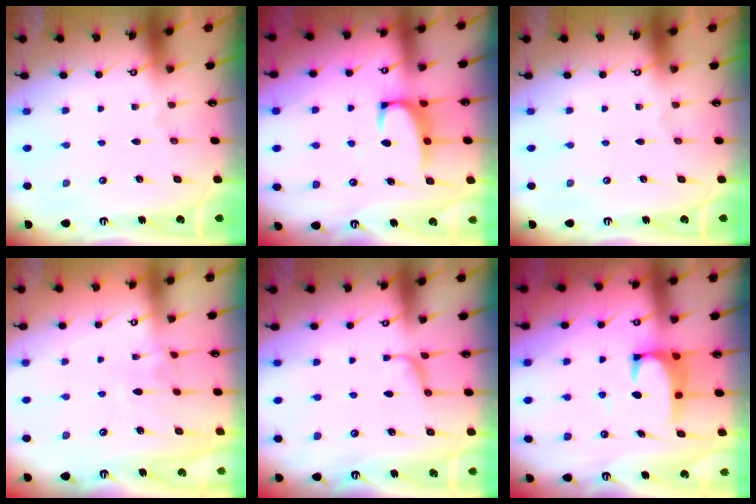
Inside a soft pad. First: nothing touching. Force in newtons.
{"total": 2.5, "press": 2.4, "slide": 0.7}
{"total": 0.0}
{"total": 3.4, "press": 3.3, "slide": 0.4}
{"total": 1.2, "press": 1.0, "slide": 0.6}
{"total": 4.0, "press": 3.9, "slide": 0.9}